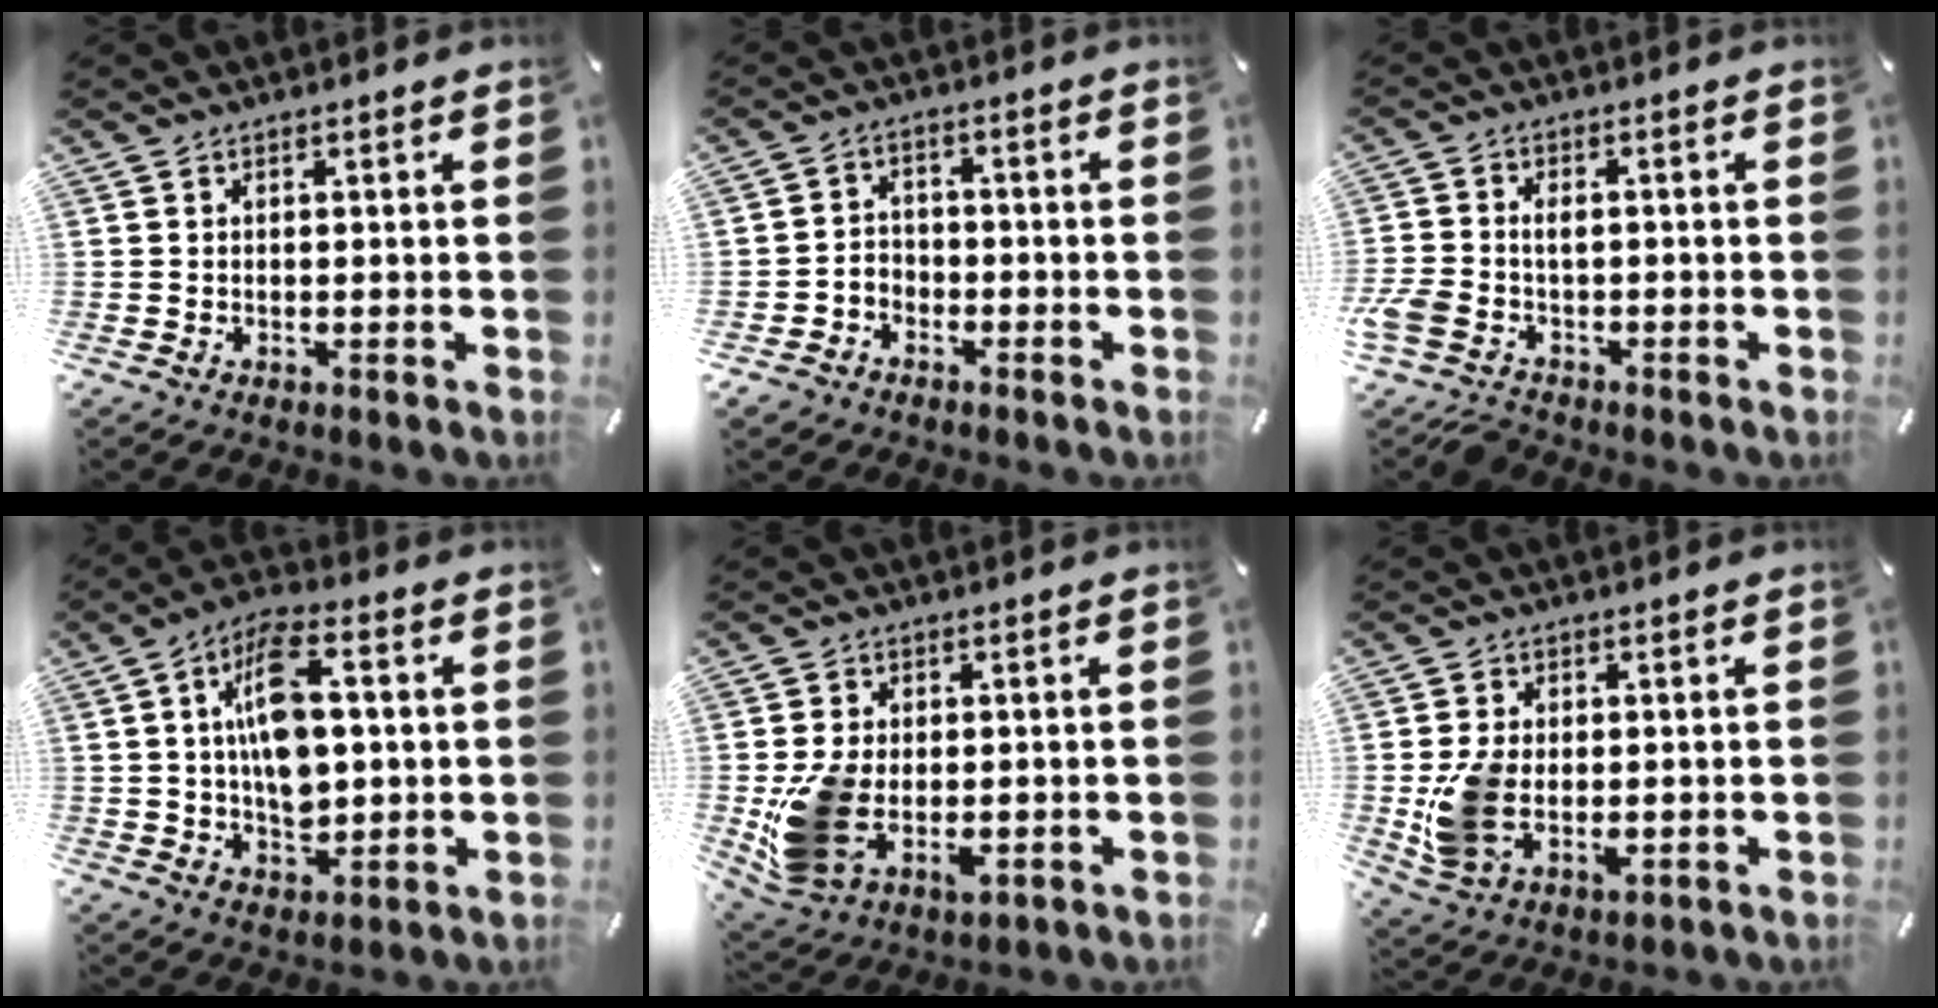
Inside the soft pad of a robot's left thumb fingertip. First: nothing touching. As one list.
[{"total": 4.5, "force": [-3.0, 3.3, 0.7], "torque": [-0.017, 0.012, -0.060]}, {"total": 6.2, "force": [-2.4, 4.4, 3.7], "torque": [-0.090, 0.008, -0.045]}, {"total": 13.2, "force": [1.6, 8.1, 10.4], "torque": [-0.197, 0.008, 0.026]}, {"total": 10.8, "force": [-1.4, 7.7, 7.5], "torque": [-0.171, -0.003, -0.019]}, {"total": 8.9, "force": [-0.8, 6.3, 6.2], "torque": [-0.139, 0.000, -0.013]}]